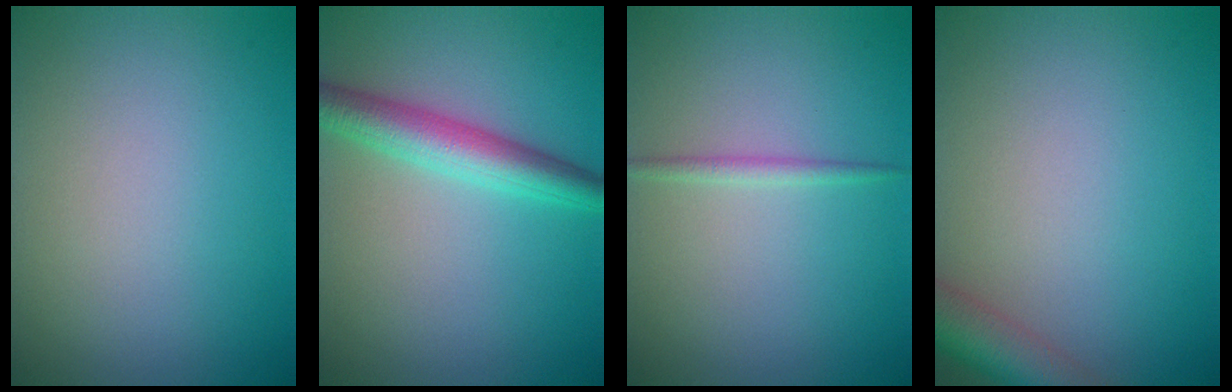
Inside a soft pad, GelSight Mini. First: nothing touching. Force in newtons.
{"total": 4.3, "press": 4.3, "slide": 0.1}
{"total": 1.1, "press": 1.1, "slide": 0.0}
{"total": 4.3, "press": 4.3, "slide": 0.3}